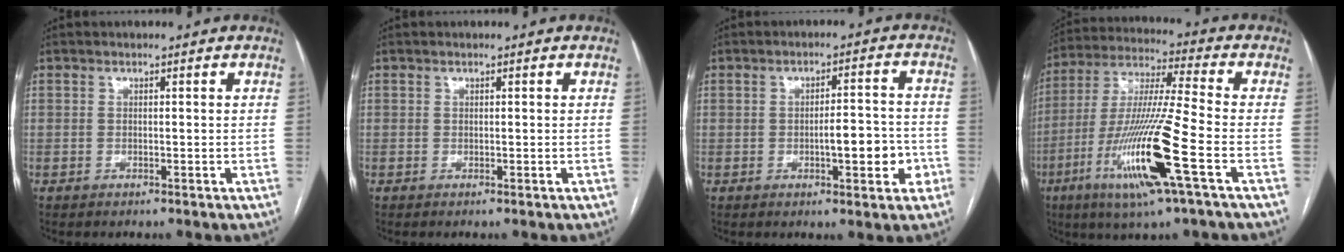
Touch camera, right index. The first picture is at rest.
{"total": 0.0}
{"total": 6.5, "force": [-1.8, 1.8, 6.0], "torque": [-0.085, 0.013, -0.021]}
{"total": 17.7, "force": [-6.8, -0.3, 16.4], "torque": [-0.343, -0.025, -0.131]}